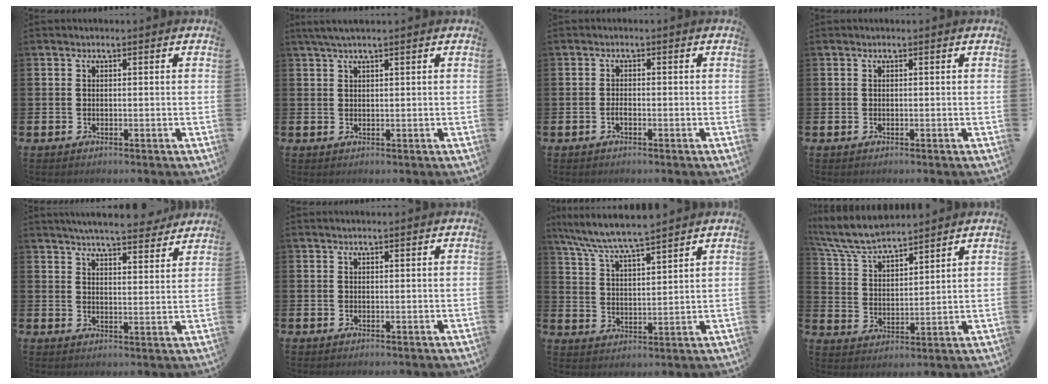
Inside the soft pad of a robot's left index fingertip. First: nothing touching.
{"total": 2.0, "force": [1.5, 0.0, 1.3], "torque": [-0.032, 0.006, 0.028]}
{"total": 1.0, "force": [-0.6, 0.4, 0.7], "torque": [-0.021, 0.002, -0.011]}
{"total": 0.0}
{"total": 6.3, "force": [6.1, 0.6, 1.4], "torque": [-0.036, -0.033, 0.108]}
{"total": 0.0}
{"total": 6.8, "force": [6.5, 0.1, 1.9], "torque": [-0.067, -0.033, 0.116]}
{"total": 7.5, "force": [7.0, 1.2, 2.3], "torque": [-0.077, -0.031, 0.127]}